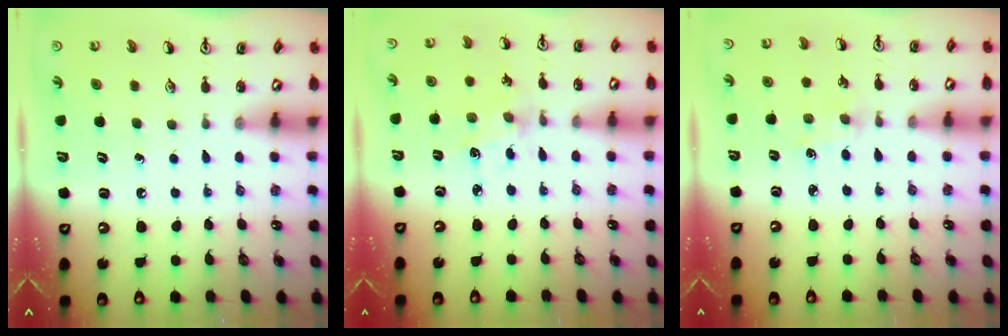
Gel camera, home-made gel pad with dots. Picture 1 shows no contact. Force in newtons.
{"total": 2.1, "press": 2.1, "slide": 0.4}
{"total": 1.6, "press": 1.6, "slide": 0.3}